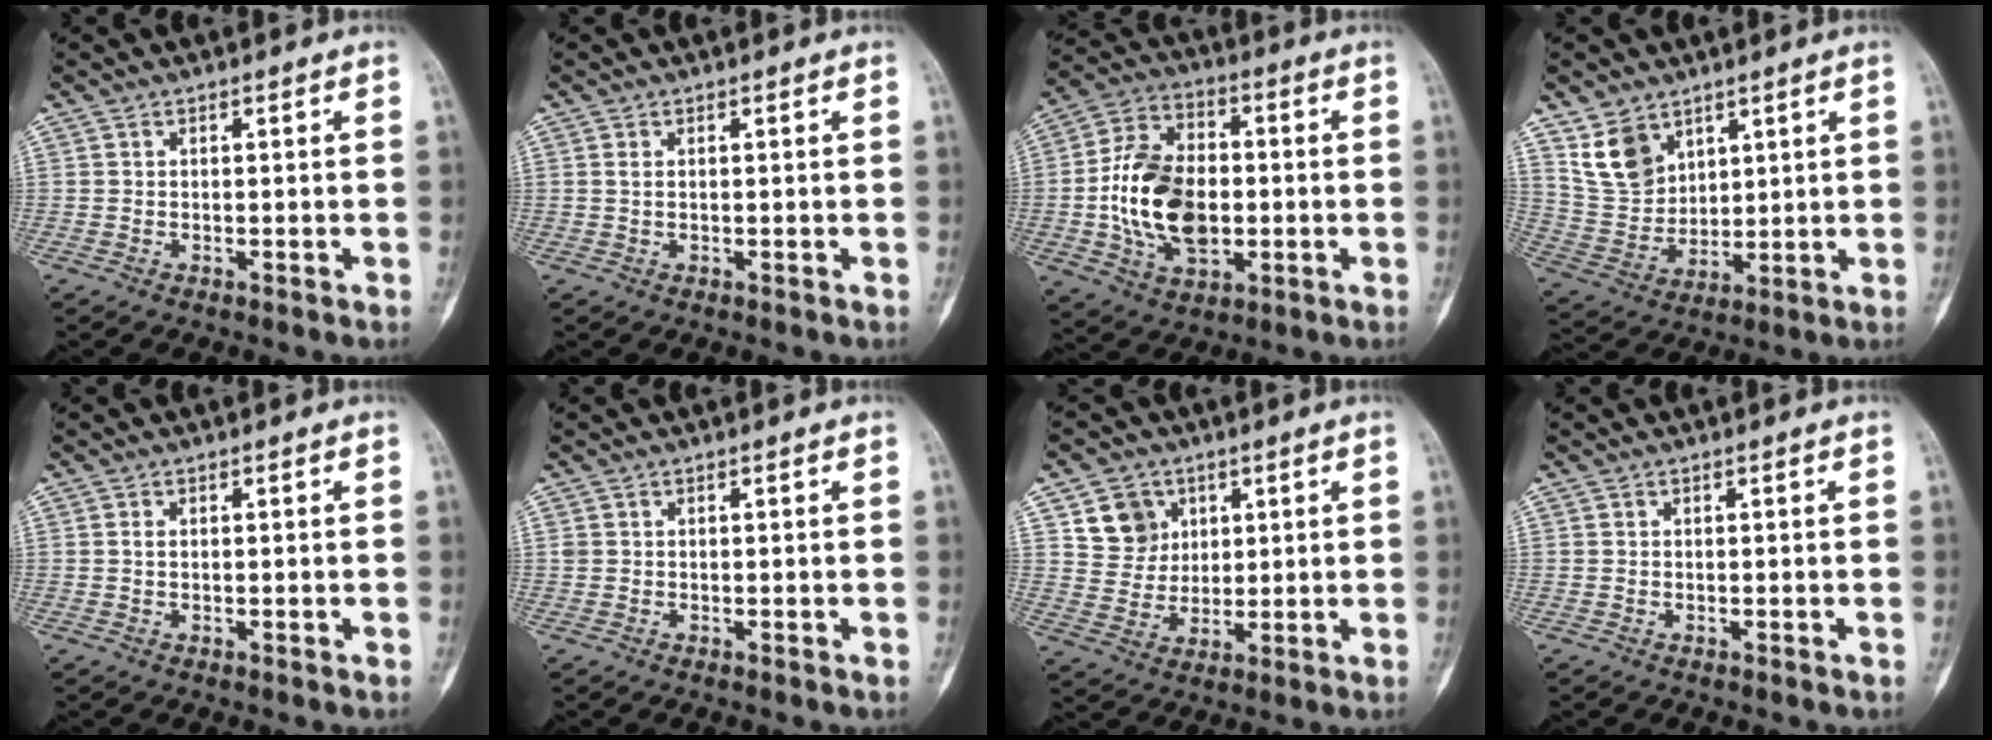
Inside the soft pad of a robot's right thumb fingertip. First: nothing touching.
{"total": 0.9, "force": [0.2, 0.4, 0.8], "torque": [-0.017, -0.001, 0.005]}
{"total": 17.2, "force": [-1.6, 11.2, 13.0], "torque": [-0.220, 0.016, -0.024]}
{"total": 9.8, "force": [5.9, 6.7, 4.1], "torque": [-0.063, -0.030, 0.131]}
{"total": 0.6, "force": [0.1, 0.3, 0.5], "torque": [-0.013, 0.001, 0.002]}
{"total": 0.7, "force": [0.1, 0.7, 0.3], "torque": [-0.001, 0.004, 0.003]}
{"total": 7.8, "force": [3.3, 6.7, 2.1], "torque": [-0.008, -0.015, 0.064]}
{"total": 0.0}